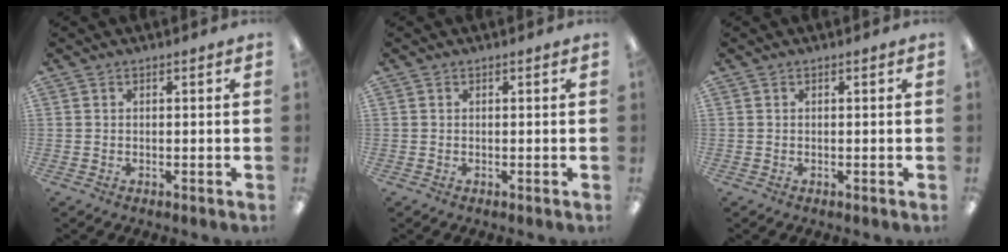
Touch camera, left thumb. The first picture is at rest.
{"total": 0.0}
{"total": 0.0}